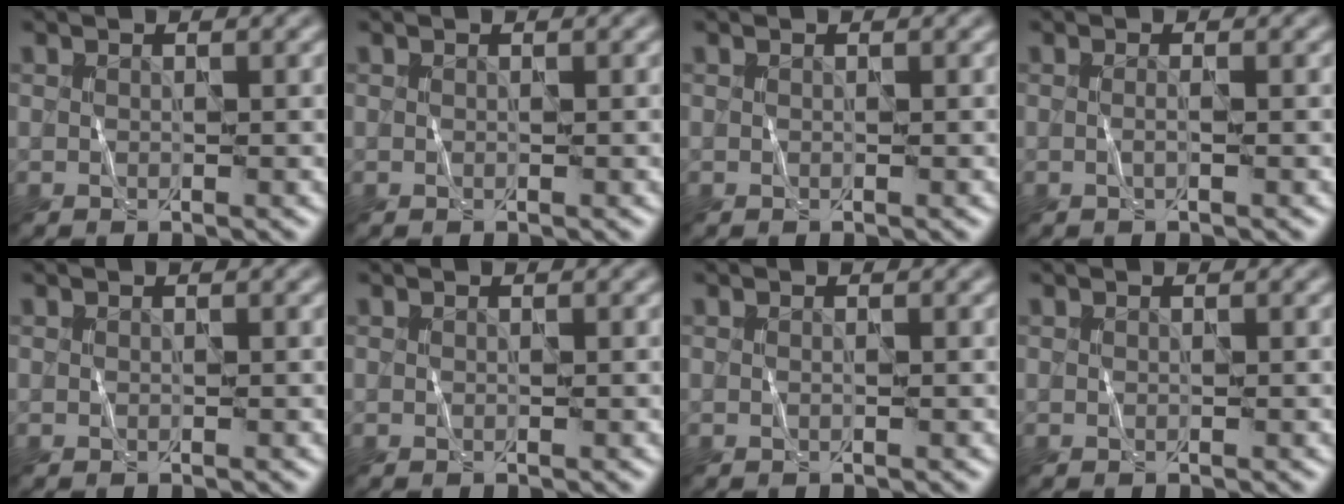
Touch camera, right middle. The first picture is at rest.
{"total": 0.0}
{"total": 0.0}
{"total": 0.7, "force": [0.0, 0.2, 0.7], "torque": [-0.009, -0.002, -0.006]}
{"total": 0.0}
{"total": 0.0}
{"total": 0.0}
{"total": 0.0}